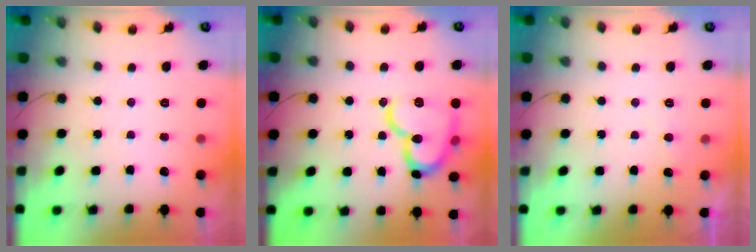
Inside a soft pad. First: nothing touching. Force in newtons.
{"total": 16.7, "press": 16.6, "slide": 1.9}
{"total": 5.1, "press": 5.1, "slide": 0.4}